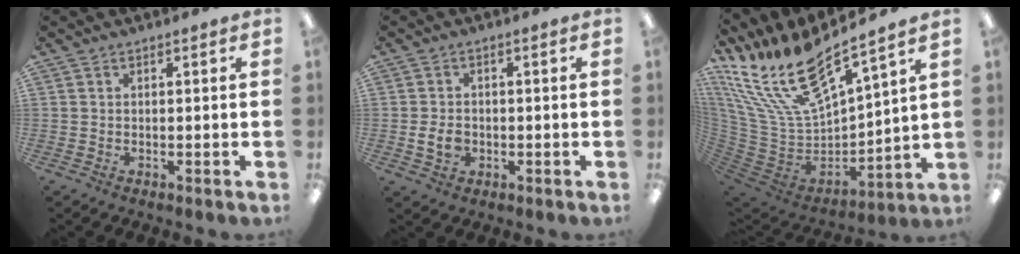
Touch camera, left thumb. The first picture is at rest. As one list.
[{"total": 3.9, "force": [-0.6, 2.9, 2.6], "torque": [-0.051, 0.004, -0.012]}, {"total": 21.6, "force": [16.5, 6.7, 12.2], "torque": [-0.268, -0.119, 0.291]}]